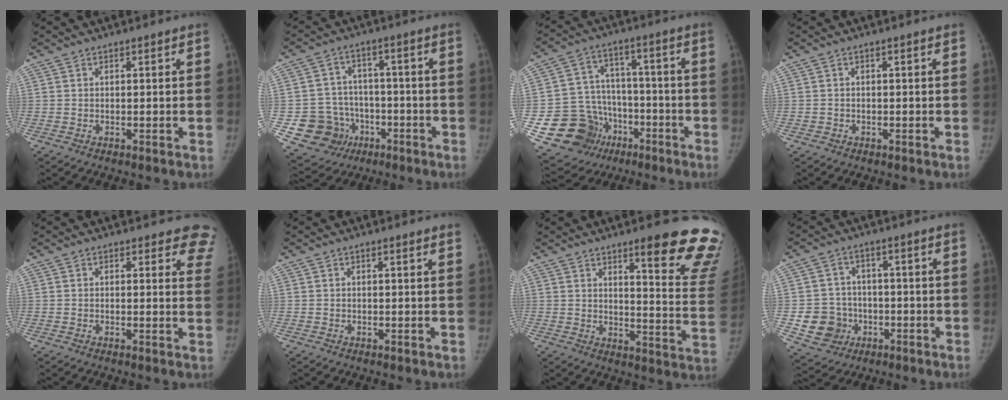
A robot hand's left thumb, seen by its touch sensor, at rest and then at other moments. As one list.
[{"total": 11.6, "force": [-3.9, 10.6, 2.3], "torque": [-0.023, 0.039, -0.048]}, {"total": 16.3, "force": [-6.3, 14.3, 4.7], "torque": [-0.054, 0.078, -0.085]}, {"total": 0.9, "force": [-0.4, 0.8, -0.2], "torque": [0.012, 0.006, -0.006]}, {"total": 7.5, "force": [6.3, 3.3, 2.5], "torque": [0.024, -0.025, 0.038]}, {"total": 1.0, "force": [0.8, -0.1, 0.7], "torque": [-0.007, 0.003, 0.009]}, {"total": 18.9, "force": [13.2, 2.8, 13.2], "torque": [-0.134, -0.098, 0.162]}, {"total": 8.7, "force": [-2.3, 8.1, 2.1], "torque": [-0.010, 0.019, -0.029]}]